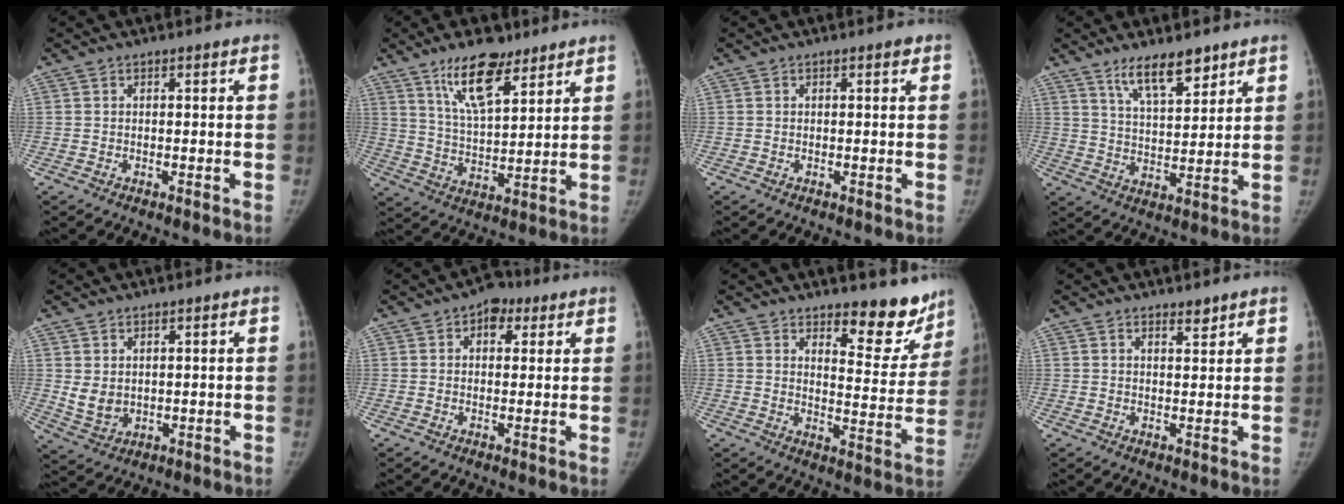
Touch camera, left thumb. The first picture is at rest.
{"total": 12.0, "force": [8.0, 4.5, 7.8], "torque": [-0.114, -0.047, 0.145]}
{"total": 0.7, "force": [0.3, 0.3, 0.6], "torque": [-0.006, 0.001, 0.002]}
{"total": 8.9, "force": [6.4, 2.8, 5.6], "torque": [-0.075, -0.044, 0.115]}
{"total": 4.5, "force": [1.0, 3.3, 2.8], "torque": [-0.039, -0.015, 0.033]}
{"total": 4.9, "force": [2.4, 3.3, 2.7], "torque": [-0.008, -0.002, 0.026]}
{"total": 11.3, "force": [9.2, 4.4, 4.8], "torque": [-0.012, -0.080, 0.124]}
{"total": 1.8, "force": [1.6, 0.5, 0.7], "torque": [-0.003, -0.014, 0.025]}